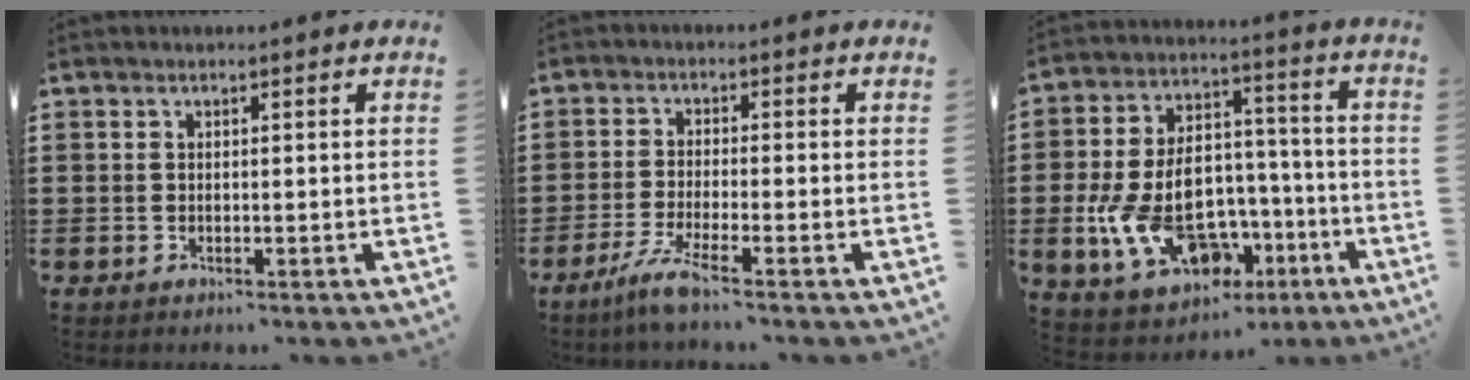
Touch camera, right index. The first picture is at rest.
{"total": 4.3, "force": [-3.1, -0.3, 3.0], "torque": [-0.076, -0.020, -0.063]}
{"total": 14.9, "force": [-4.1, 9.8, 10.4], "torque": [-0.221, 0.015, -0.063]}